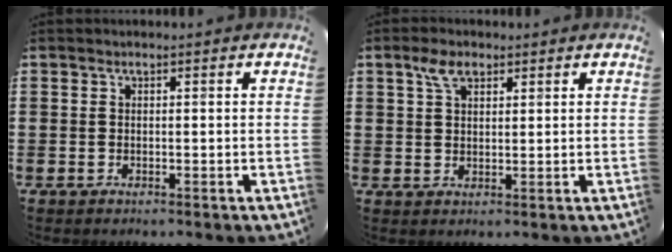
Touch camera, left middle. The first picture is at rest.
{"total": 3.6, "force": [2.4, 1.9, 2.0], "torque": [-0.037, 0.005, 0.041]}